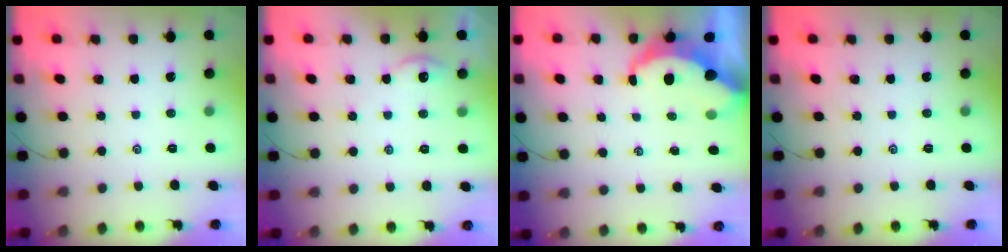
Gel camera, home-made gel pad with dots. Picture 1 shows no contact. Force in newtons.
{"total": 1.6, "press": 1.5, "slide": 0.3}
{"total": 5.9, "press": 5.9, "slide": 0.6}
{"total": 0.0}